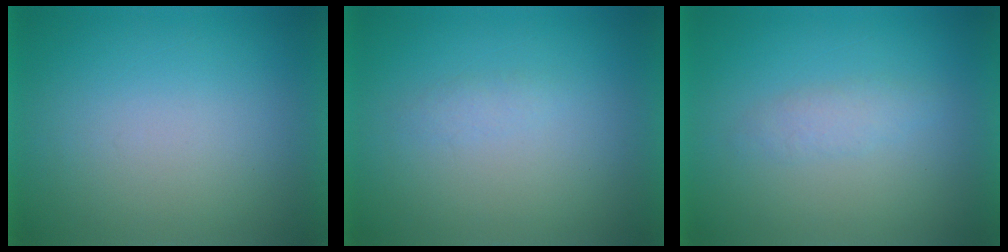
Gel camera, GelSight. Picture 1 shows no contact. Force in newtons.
{"total": 1.2}
{"total": 1.9}